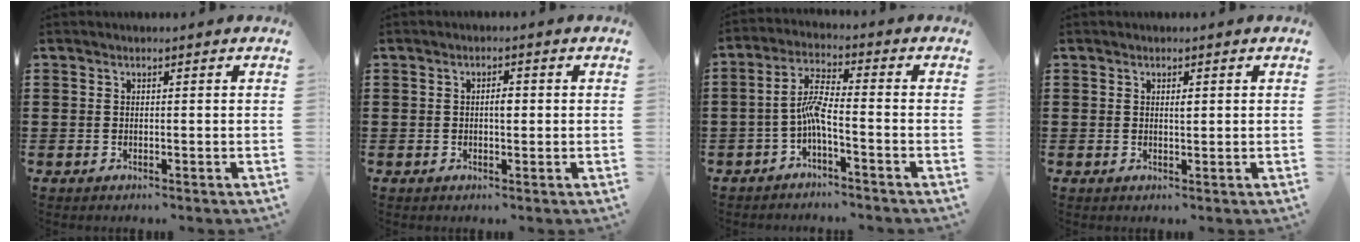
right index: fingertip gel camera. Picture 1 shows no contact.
{"total": 1.9, "force": [0.0, 0.7, 1.8], "torque": [-0.034, 0.004, -0.002]}
{"total": 5.1, "force": [-2.2, 0.7, 4.6], "torque": [-0.100, 0.001, -0.046]}
{"total": 1.0, "force": [0.3, 0.3, 0.9], "torque": [-0.010, -0.002, 0.002]}